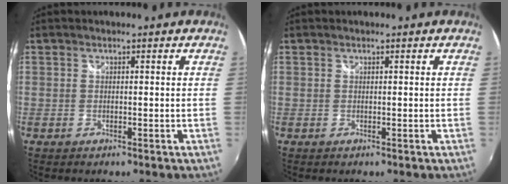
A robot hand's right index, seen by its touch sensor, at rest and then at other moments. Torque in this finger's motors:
{"motor_torque": [-0.03, 0.08, 0.03, 0.01]}